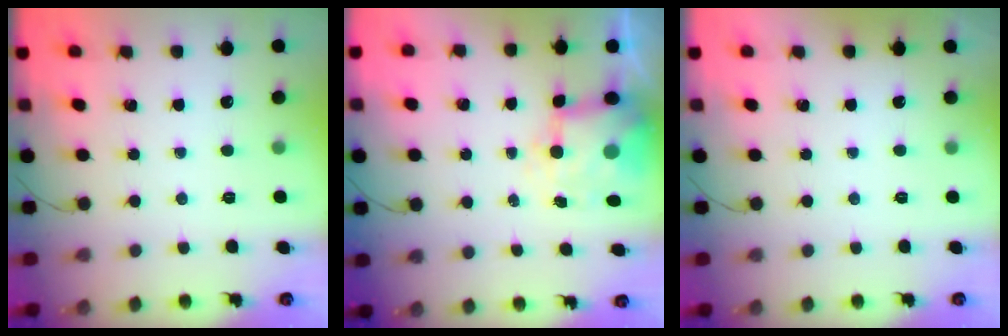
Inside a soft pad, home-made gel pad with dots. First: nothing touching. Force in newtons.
{"total": 7.6, "press": 7.5, "slide": 1.3}
{"total": 1.8, "press": 1.7, "slide": 0.3}